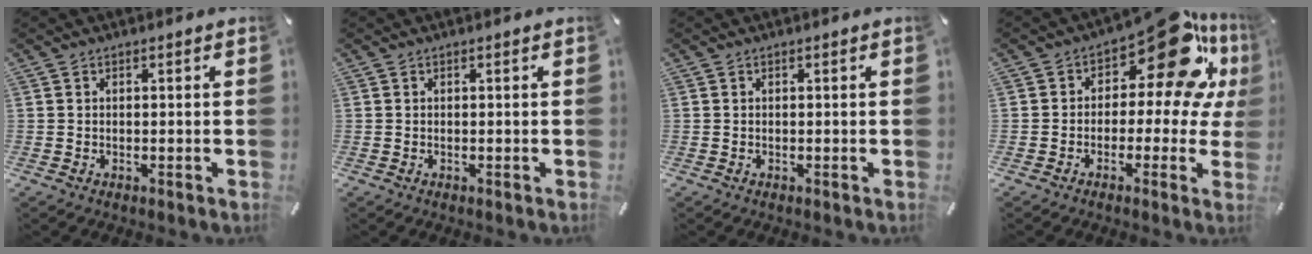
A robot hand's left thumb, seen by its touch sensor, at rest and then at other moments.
{"total": 0.0}
{"total": 0.0}
{"total": 17.4, "force": [8.1, 8.7, 12.7], "torque": [-0.172, -0.052, 0.131]}